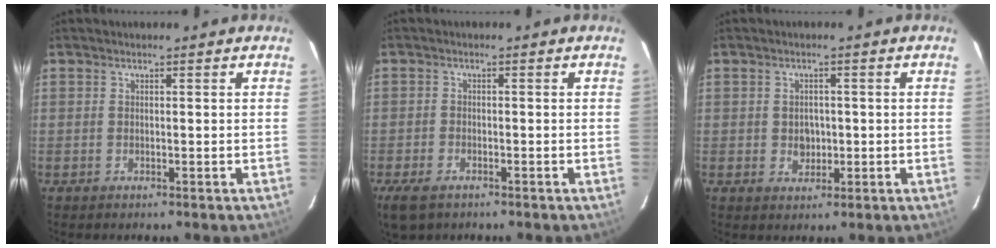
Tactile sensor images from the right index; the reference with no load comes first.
{"total": 5.4, "force": [-3.5, 2.9, 2.9], "torque": [-0.071, -0.015, -0.065]}
{"total": 3.1, "force": [-0.3, 2.8, 1.4], "torque": [-0.023, 0.003, 0.001]}